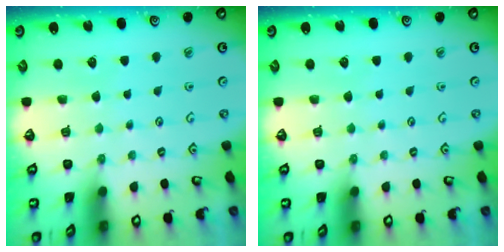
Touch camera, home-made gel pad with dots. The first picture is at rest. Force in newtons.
{"total": 0.0}